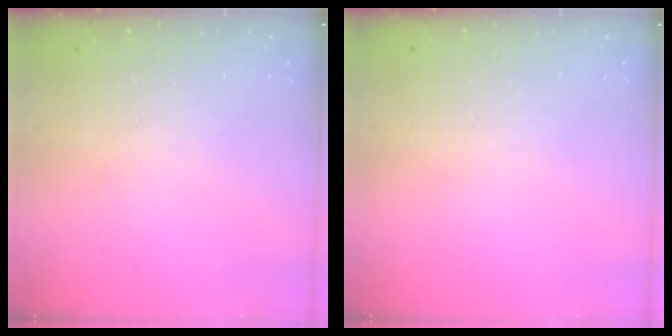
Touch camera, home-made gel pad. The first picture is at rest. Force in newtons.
{"total": 0.0}